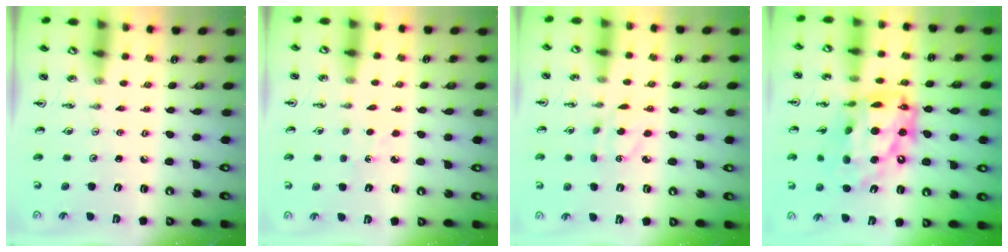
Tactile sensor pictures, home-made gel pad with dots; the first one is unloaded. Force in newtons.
{"total": 2.9, "press": 2.9, "slide": 0.3}
{"total": 3.6, "press": 3.5, "slide": 0.8}
{"total": 21.9, "press": 21.8, "slide": 2.0}